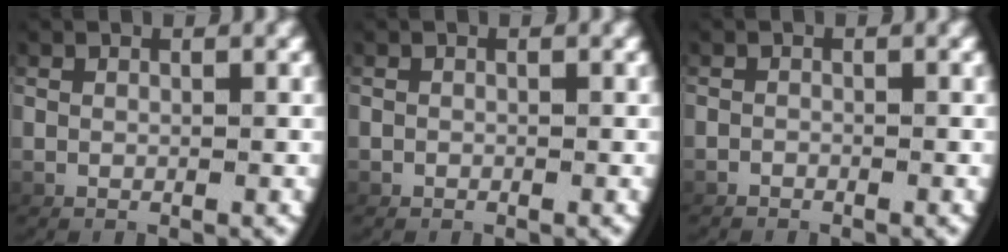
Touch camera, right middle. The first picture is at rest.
{"total": 0.0}
{"total": 0.9, "force": [-0.7, -0.3, -0.3], "torque": [0.000, -0.007, -0.010]}